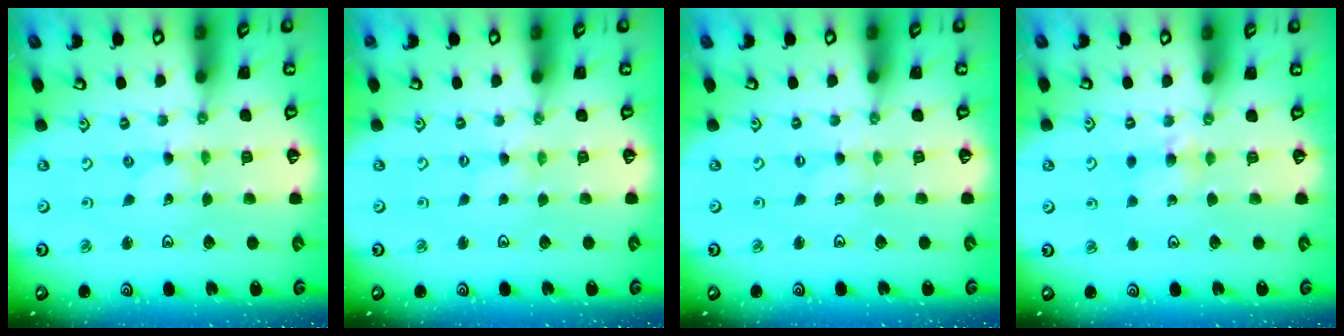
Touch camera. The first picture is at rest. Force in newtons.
{"total": 0.8, "press": 0.8, "slide": 0.1}
{"total": 0.0}
{"total": 4.6, "press": 4.5, "slide": 0.8}